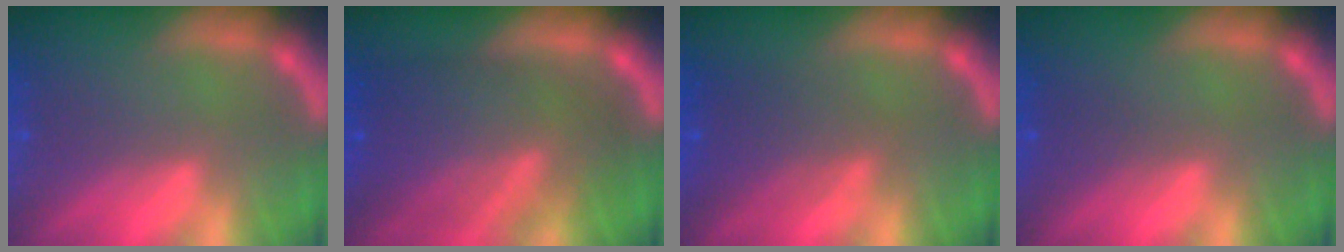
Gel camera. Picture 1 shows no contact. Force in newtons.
{"total": 9.5}
{"total": 4.1}
{"total": 1.5}